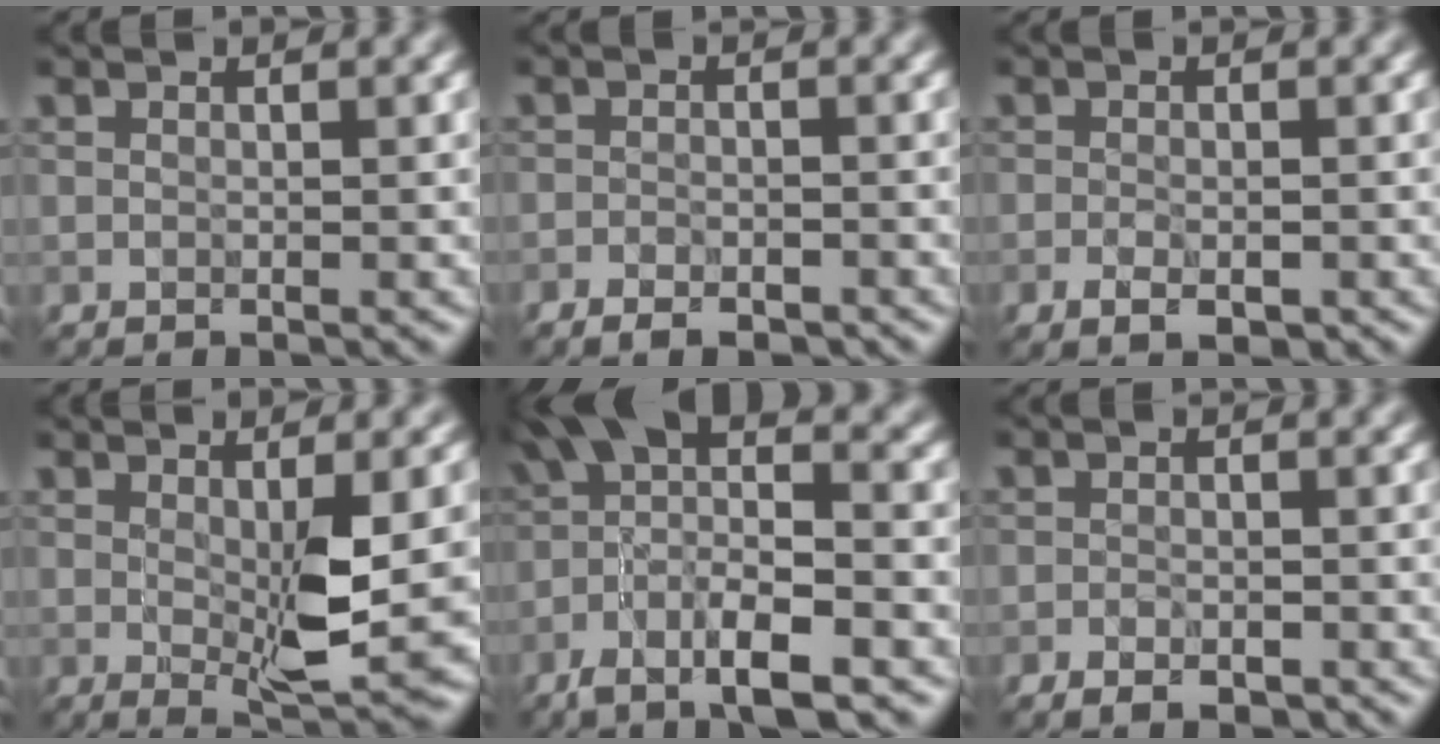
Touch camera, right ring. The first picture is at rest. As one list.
[{"total": 2.9, "force": [-2.4, 0.8, 1.3], "torque": [-0.016, 0.002, -0.031]}, {"total": 2.3, "force": [-1.4, 1.0, 1.6], "torque": [-0.024, -0.007, -0.011]}, {"total": 5.6, "force": [-0.4, 1.1, 5.5], "torque": [-0.089, -0.010, 0.002]}, {"total": 9.0, "force": [-3.4, 3.1, 7.8], "torque": [-0.149, 0.020, -0.062]}, {"total": 2.3, "force": [-1.9, 0.7, 1.1], "torque": [-0.013, 0.000, -0.023]}]